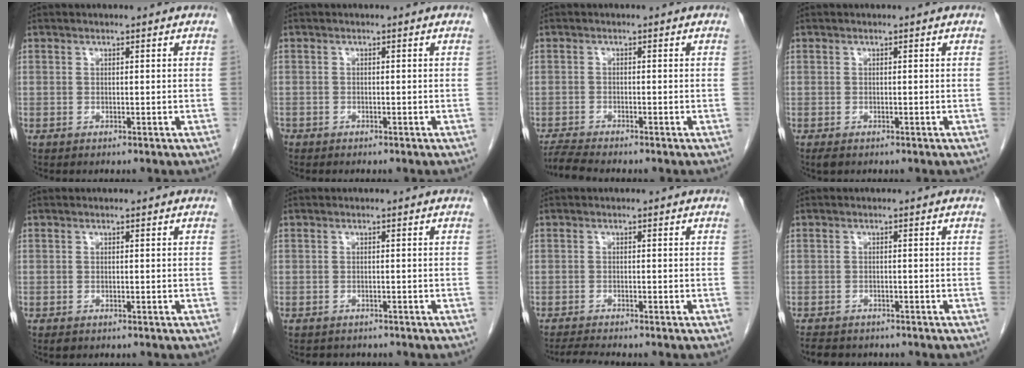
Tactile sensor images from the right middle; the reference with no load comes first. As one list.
[{"total": 0.8, "force": [-0.6, 0.5, 0.1], "torque": [-0.007, 0.002, -0.012]}, {"total": 3.7, "force": [-3.4, -0.6, 1.2], "torque": [-0.028, -0.020, -0.062]}, {"total": 1.2, "force": [-0.8, 0.5, 0.7], "torque": [-0.013, -0.002, -0.009]}, {"total": 0.5, "force": [-0.4, 0.3, 0.2], "torque": [-0.006, 0.000, -0.005]}, {"total": 2.6, "force": [-2.3, 1.1, 0.3], "torque": [-0.014, -0.002, -0.029]}, {"total": 2.3, "force": [-2.1, -0.6, 0.6], "torque": [-0.024, -0.015, -0.040]}, {"total": 5.3, "force": [-4.4, 2.3, 1.7], "torque": [-0.030, -0.005, -0.057]}]